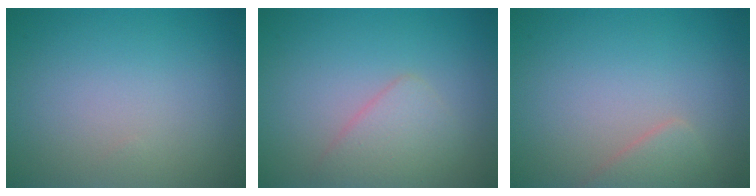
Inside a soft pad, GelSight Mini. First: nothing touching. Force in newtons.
{"total": 2.4, "press": 2.4, "slide": 0.1}
{"total": 1.8, "press": 1.8, "slide": 0.1}